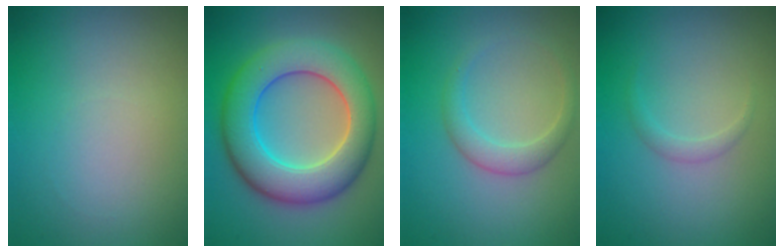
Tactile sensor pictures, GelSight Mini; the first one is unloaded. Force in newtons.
{"total": 9.2, "press": 9.2, "slide": 0.4}
{"total": 2.2, "press": 2.2, "slide": 0.1}
{"total": 1.0, "press": 1.0, "slide": 0.1}